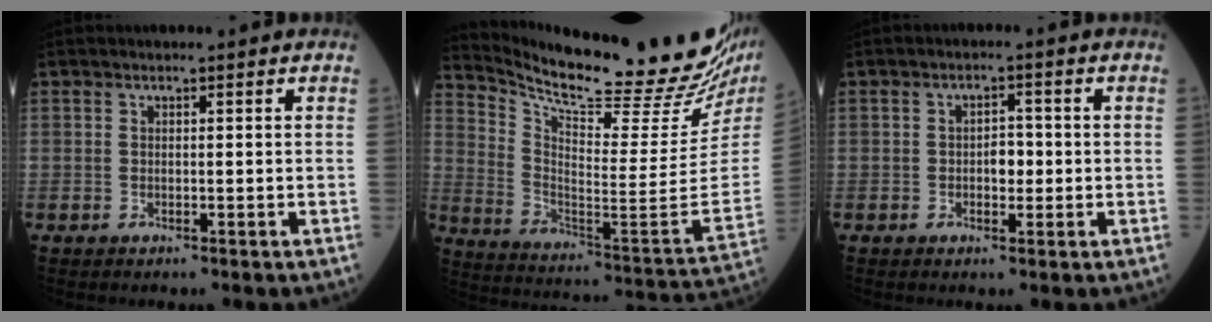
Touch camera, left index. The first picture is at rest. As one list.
[{"total": 25.7, "force": [23.0, 1.8, 11.4], "torque": [-0.201, -0.102, 0.324]}, {"total": 2.6, "force": [-0.3, 1.4, 2.1], "torque": [-0.029, 0.004, -0.006]}]